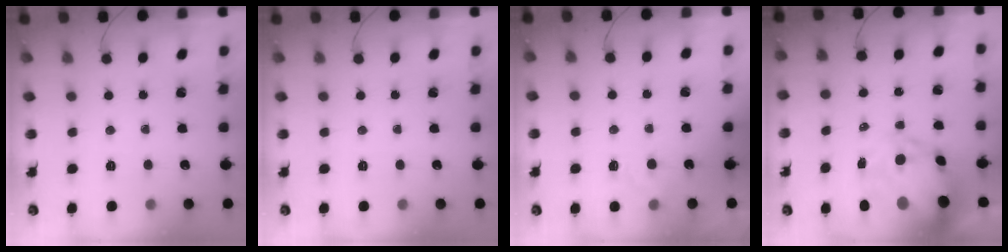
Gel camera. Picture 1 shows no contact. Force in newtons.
{"total": 0.0}
{"total": 3.7, "press": 3.5, "slide": 1.2}
{"total": 13.7, "press": 13.2, "slide": 3.6}